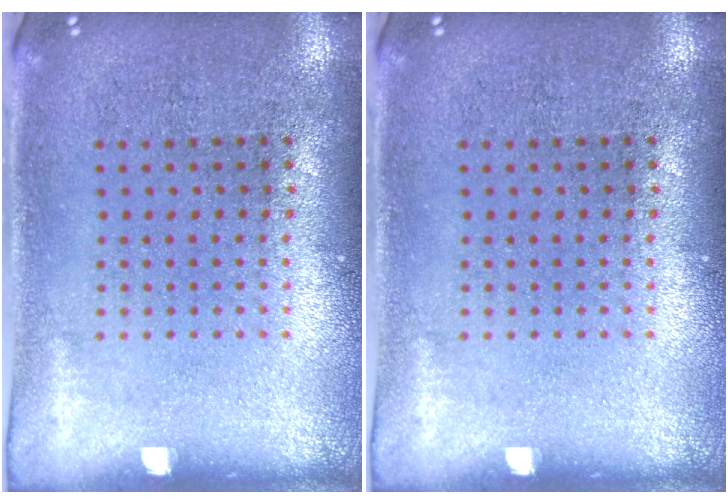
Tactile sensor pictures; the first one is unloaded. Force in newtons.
{"total": 0.0}